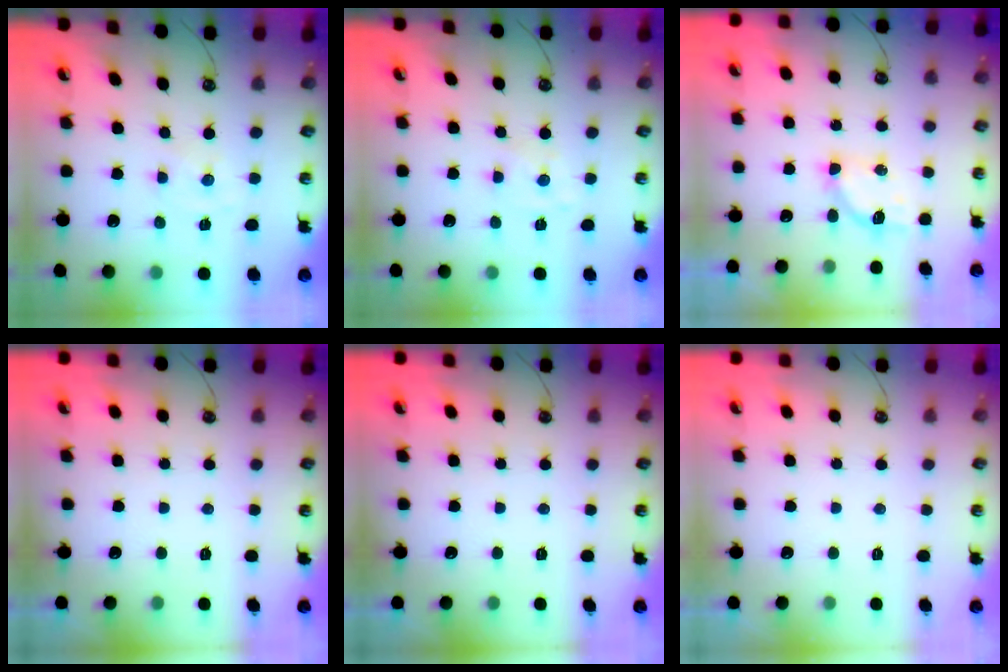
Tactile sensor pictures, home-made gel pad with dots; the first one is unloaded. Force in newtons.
{"total": 2.0, "press": 2.0, "slide": 0.3}
{"total": 4.3, "press": 4.2, "slide": 0.6}
{"total": 0.0}
{"total": 0.0}
{"total": 0.0}